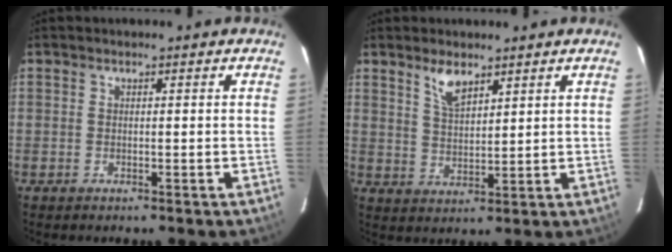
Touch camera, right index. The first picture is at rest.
{"total": 5.0, "force": [3.5, 1.8, 3.1], "torque": [-0.057, 0.000, 0.070]}